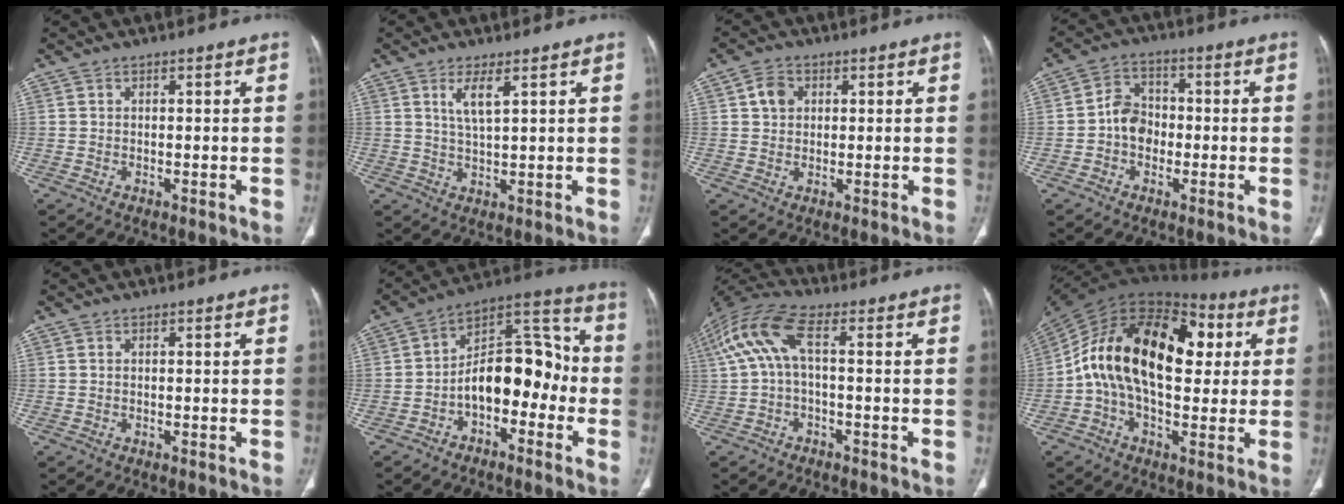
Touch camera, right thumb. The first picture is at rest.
{"total": 4.0, "force": [2.0, 0.9, 3.4], "torque": [-0.072, -0.016, 0.043]}
{"total": 3.9, "force": [1.3, 3.1, 2.0], "torque": [-0.025, 0.000, 0.023]}
{"total": 6.4, "force": [-1.2, 5.2, 3.5], "torque": [-0.036, 0.022, -0.032]}
{"total": 0.0}
{"total": 14.4, "force": [-3.5, 8.5, 11.1], "torque": [-0.134, 0.068, -0.064]}
{"total": 10.6, "force": [0.6, 4.0, 9.8], "torque": [-0.236, 0.046, 0.010]}
{"total": 25.4, "force": [4.6, 14.7, 20.1], "torque": [-0.343, 0.042, 0.068]}